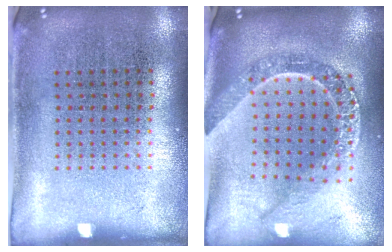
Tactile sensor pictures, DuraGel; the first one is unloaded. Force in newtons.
{"total": 2.5, "press": 2.0, "slide": 1.5}